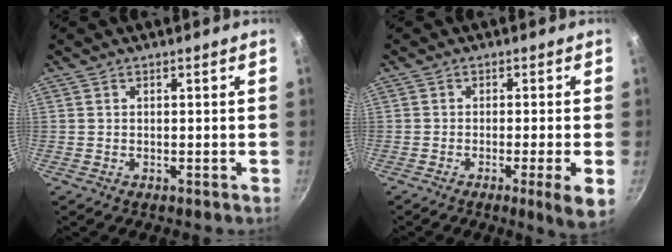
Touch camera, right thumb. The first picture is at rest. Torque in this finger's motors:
{"motor_torque": [-0.12, 0.30, 0.07, -0.20, 0.01]}